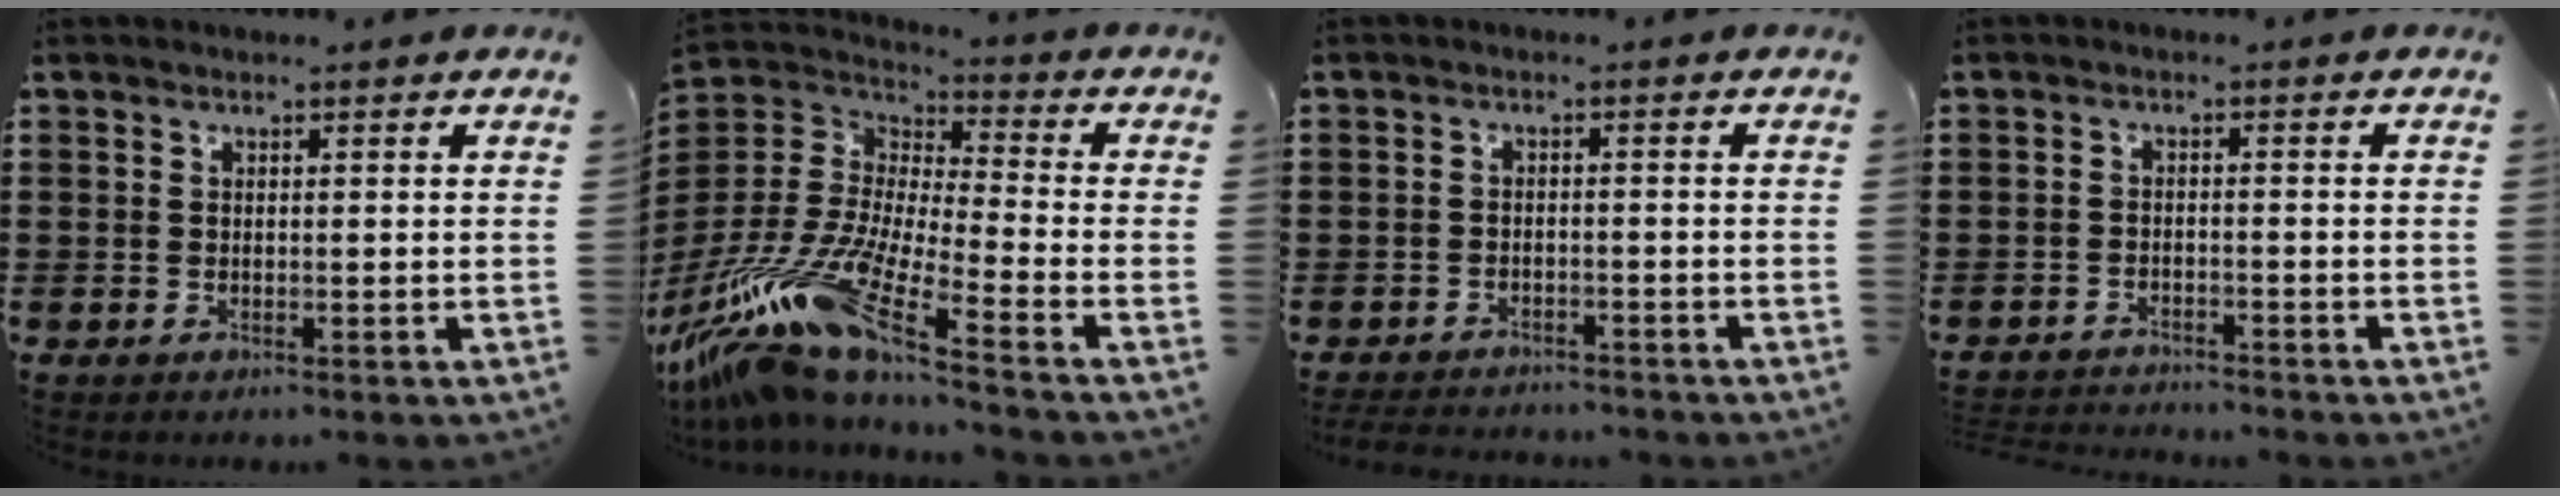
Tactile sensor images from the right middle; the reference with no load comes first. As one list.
[{"total": 14.7, "force": [-10.6, 1.7, 10.1], "torque": [-0.244, -0.010, -0.210]}, {"total": 3.0, "force": [-2.9, 0.5, 0.0], "torque": [-0.005, -0.001, -0.064]}, {"total": 2.5, "force": [-2.5, 0.2, -0.1], "torque": [-0.005, 0.001, -0.054]}]